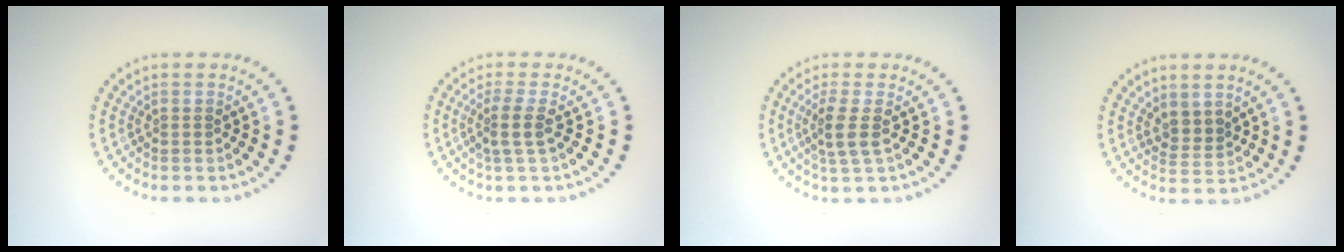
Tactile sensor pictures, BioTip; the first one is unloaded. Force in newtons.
{"total": 2.1, "press": 1.6, "slide": 1.4}
{"total": 2.5, "press": 2.0, "slide": 1.5}
{"total": 1.9, "press": 1.3, "slide": 1.4}